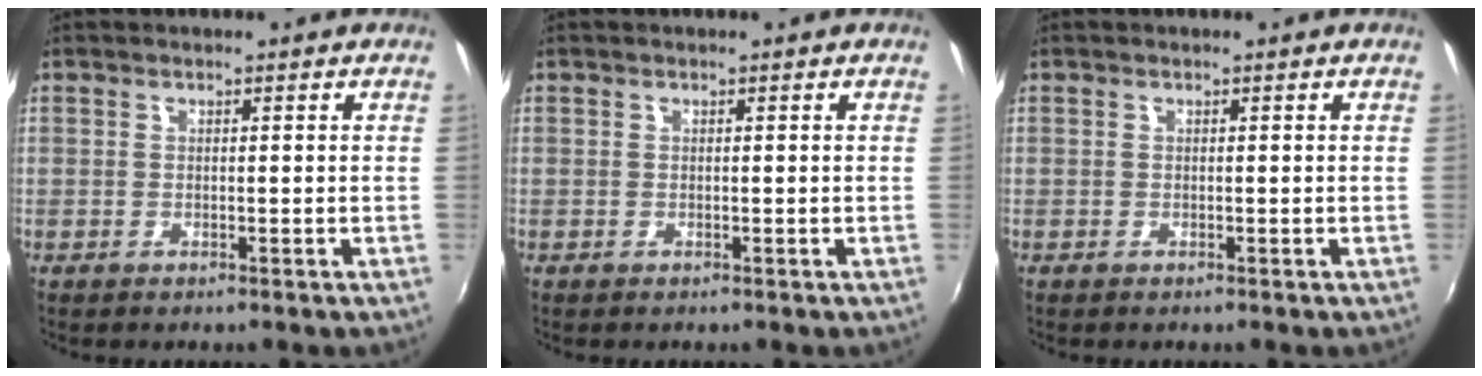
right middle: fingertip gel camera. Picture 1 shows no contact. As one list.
[{"total": 0.0}, {"total": 0.0}]